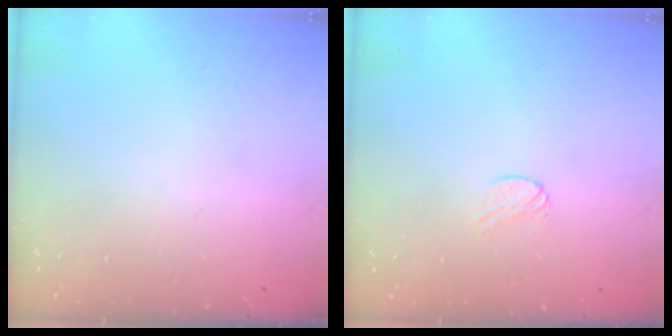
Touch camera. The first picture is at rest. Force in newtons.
{"total": 3.7, "press": 3.7, "slide": 0.4}